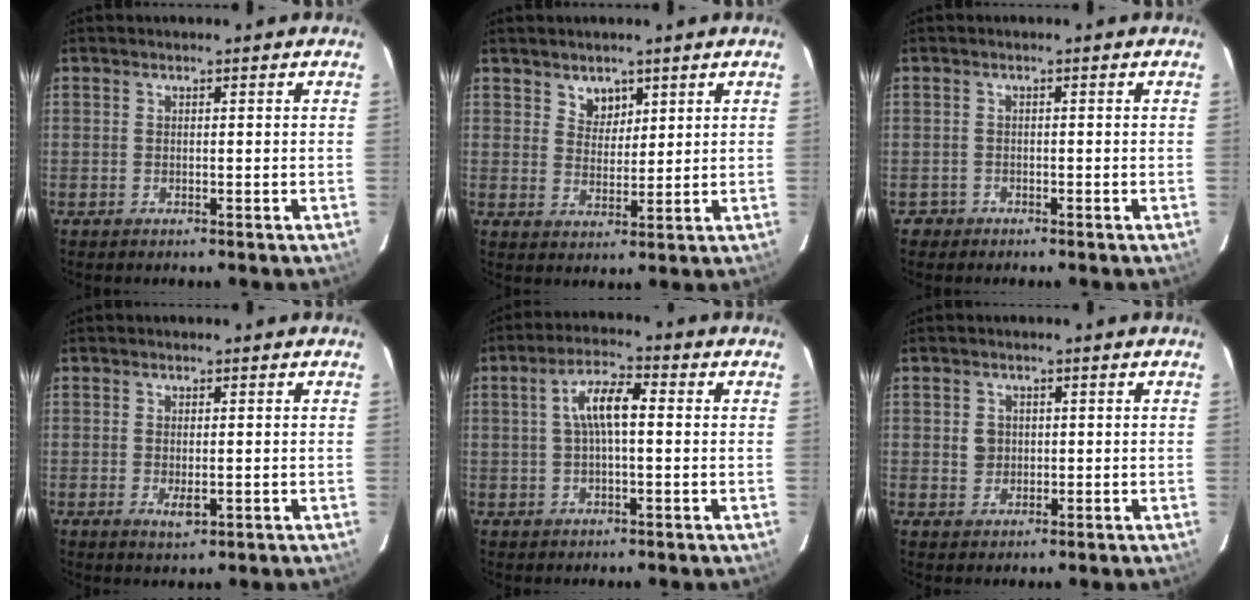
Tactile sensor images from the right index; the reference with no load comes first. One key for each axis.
{"total": 3.9, "fx": 2.5, "fy": 2.8, "fz": 1.1, "tx": -0.012, "ty": 0.002, "tz": 0.046}
{"total": 1.8, "fx": -1.0, "fy": 1.4, "fz": -0.1, "tx": -0.003, "ty": 0.008, "tz": -0.016}
{"total": 3.0, "fx": -0.8, "fy": 1.2, "fz": 2.6, "tx": -0.048, "ty": -0.007, "tz": -0.008}
{"total": 6.8, "fx": 0.7, "fy": 2.2, "fz": 6.4, "tx": -0.123, "ty": 0.017, "tz": 0.012}
{"total": 2.8, "fx": 0.2, "fy": 2.7, "fz": 0.7, "tx": -0.010, "ty": 0.006, "tz": 0.004}